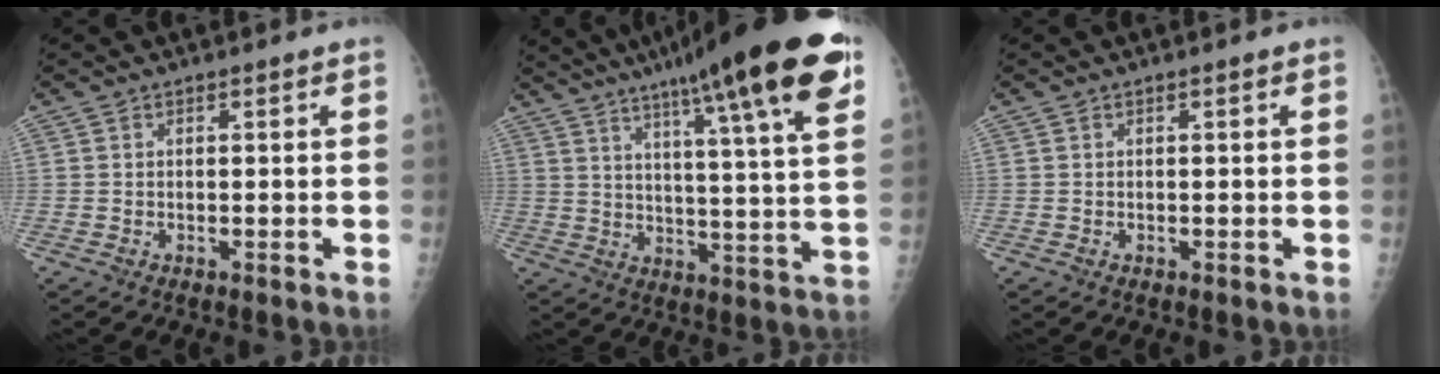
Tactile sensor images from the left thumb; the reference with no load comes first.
{"total": 24.0, "force": [14.1, 2.8, 19.1], "torque": [-0.277, -0.028, 0.195]}
{"total": 0.0}